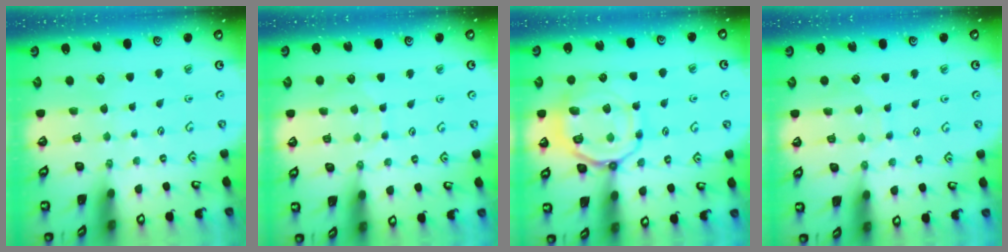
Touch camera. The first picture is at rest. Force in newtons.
{"total": 5.5, "press": 5.5, "slide": 0.5}
{"total": 14.7, "press": 14.6, "slide": 1.7}
{"total": 6.6, "press": 6.6, "slide": 0.4}